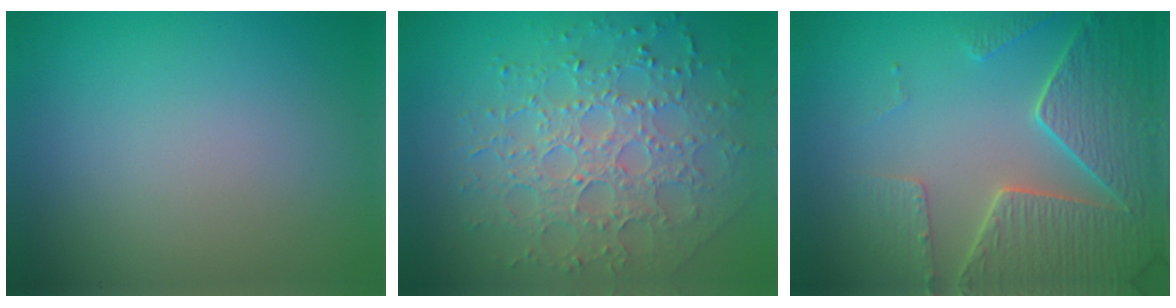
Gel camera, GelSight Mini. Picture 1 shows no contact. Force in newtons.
{"total": 7.2, "press": 5.1, "slide": 5.1}
{"total": 7.0, "press": 5.6, "slide": 4.2}